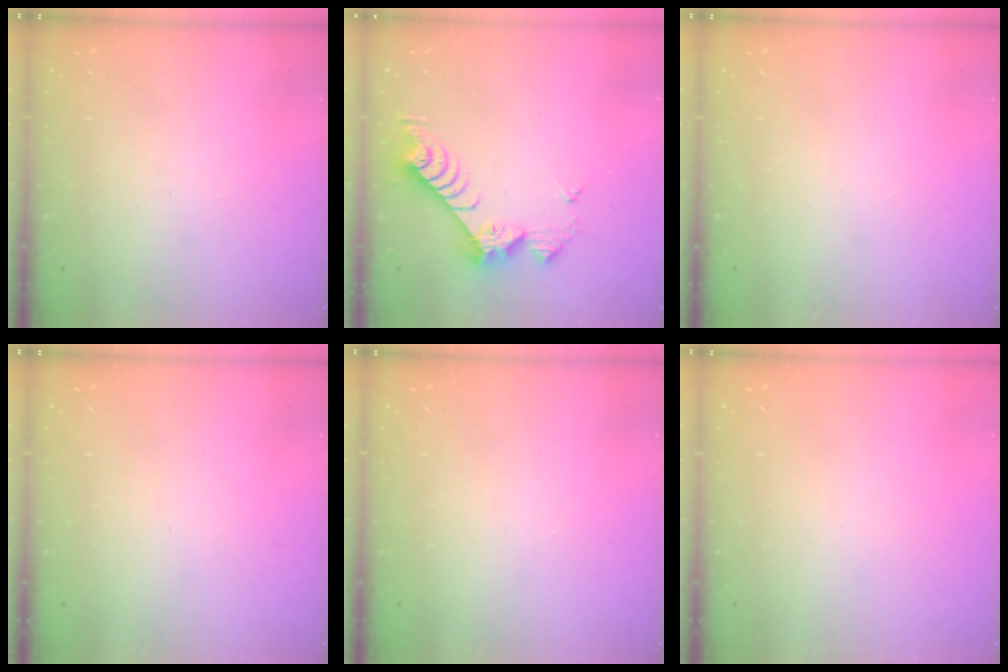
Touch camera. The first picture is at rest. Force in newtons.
{"total": 9.6, "press": 9.5, "slide": 0.7}
{"total": 0.0}
{"total": 0.0}
{"total": 0.0}
{"total": 0.0}